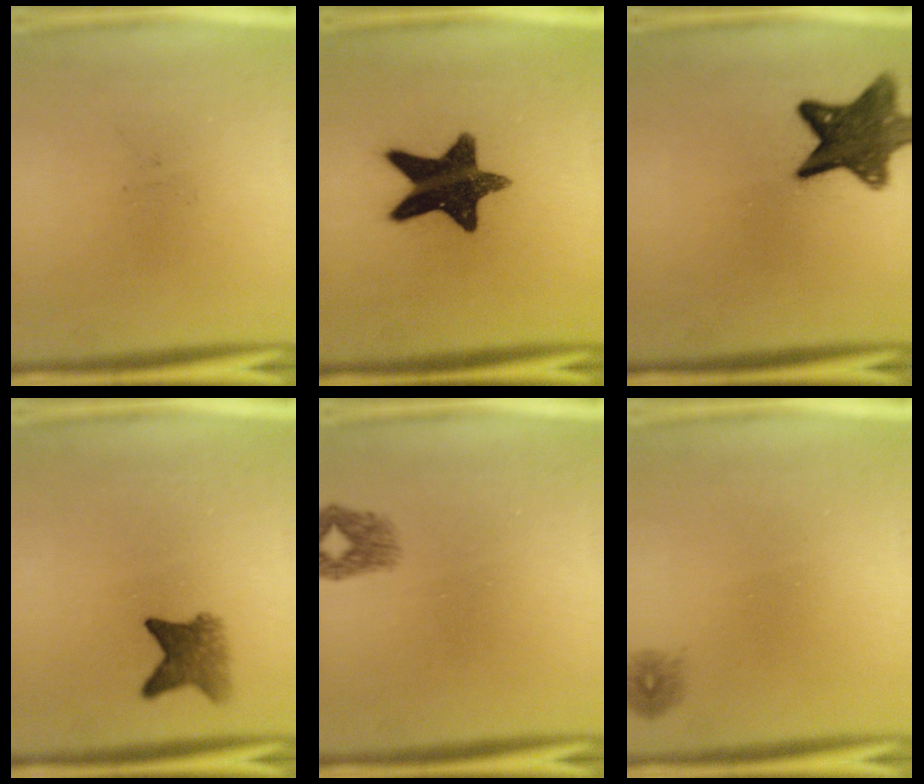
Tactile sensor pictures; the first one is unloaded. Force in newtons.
{"total": 14.9}
{"total": 11.5}
{"total": 4.5}
{"total": 1.8}
{"total": 0.9}